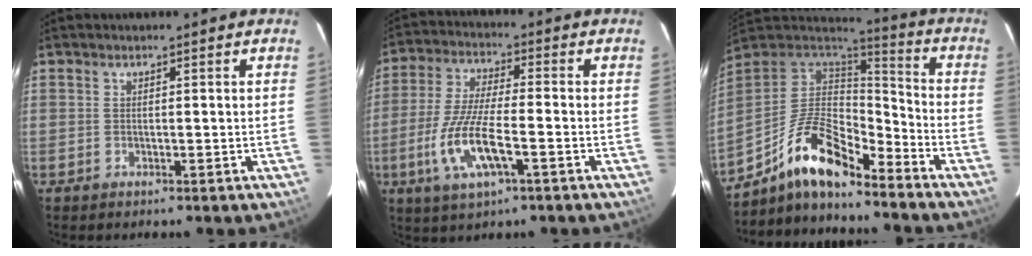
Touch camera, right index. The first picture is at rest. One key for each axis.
{"total": 11.9, "fx": -4.3, "fy": 3.2, "fz": 10.7, "tx": -0.226, "ty": -0.012, "tz": -0.083}
{"total": 15.0, "fx": -10.8, "fy": 4.4, "fz": 9.4, "tx": -0.194, "ty": 0.002, "tz": -0.211}